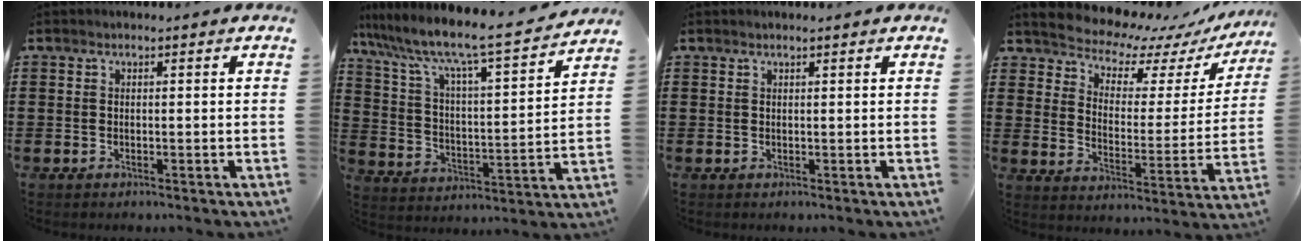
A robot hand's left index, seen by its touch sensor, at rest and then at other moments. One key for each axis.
{"total": 7.9, "fx": 6.6, "fy": 0.3, "fz": 4.2, "tx": -0.112, "ty": -0.057, "tz": 0.102}
{"total": 0.5, "fx": 0.3, "fy": 0.0, "fz": 0.4, "tx": -0.007, "ty": -0.001, "tz": 0.007}
{"total": 5.6, "fx": 5.4, "fy": 1.3, "fz": 0.6, "tx": -0.040, "ty": -0.052, "tz": 0.086}